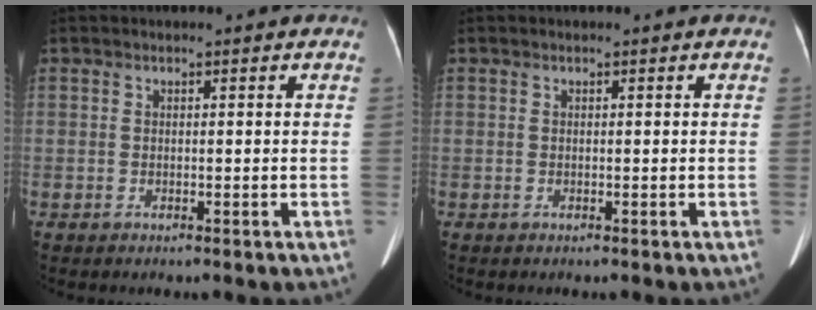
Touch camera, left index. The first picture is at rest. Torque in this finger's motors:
{"motor_torque": [0.03, 0.04, 0.00, 0.00]}